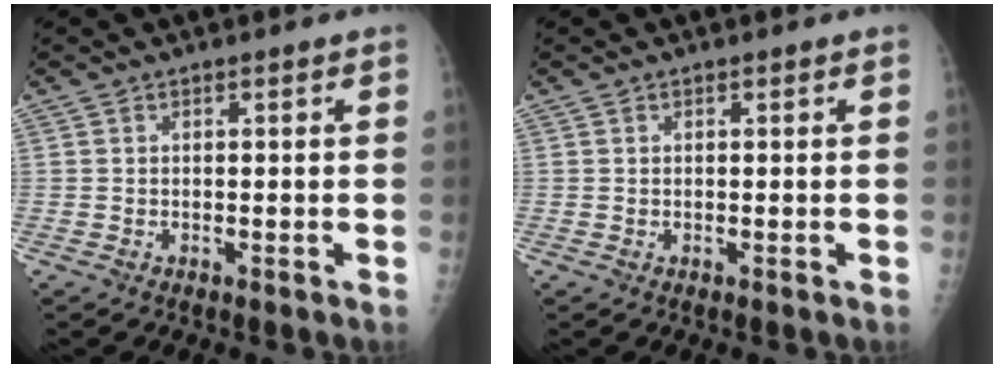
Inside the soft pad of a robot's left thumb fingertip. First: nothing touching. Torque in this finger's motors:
{"motor_torque": [-0.11, -0.03, -0.02, 0.04, -0.01]}